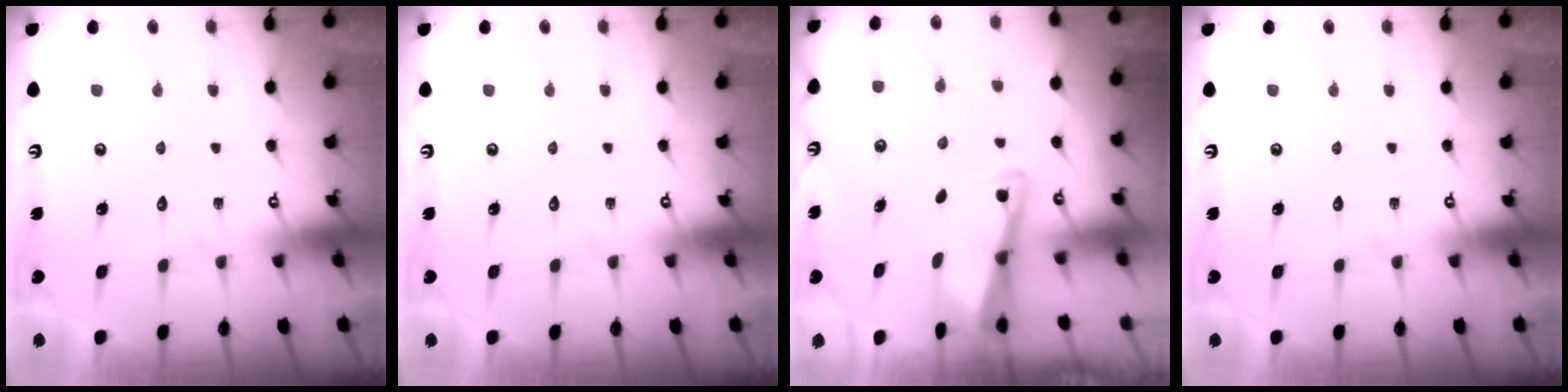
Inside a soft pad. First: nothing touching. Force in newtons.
{"total": 0.0}
{"total": 3.0, "press": 2.9, "slide": 0.4}
{"total": 0.0}